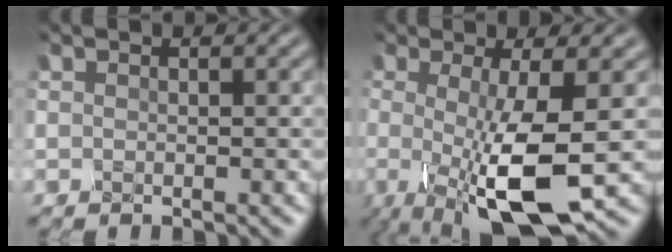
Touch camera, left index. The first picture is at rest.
{"total": 9.6, "force": [-2.5, 2.4, 8.9], "torque": [-0.152, -0.019, -0.042]}